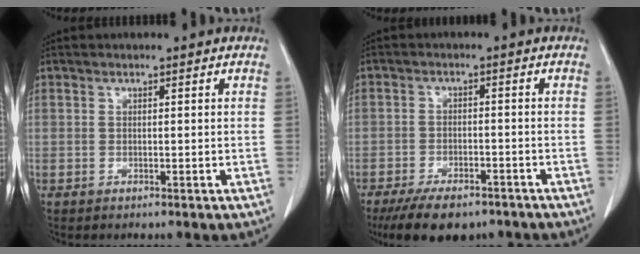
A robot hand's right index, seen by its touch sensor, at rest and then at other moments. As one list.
[{"total": 9.7, "force": [-7.3, 4.0, 4.9], "torque": [-0.073, -0.004, -0.112]}]